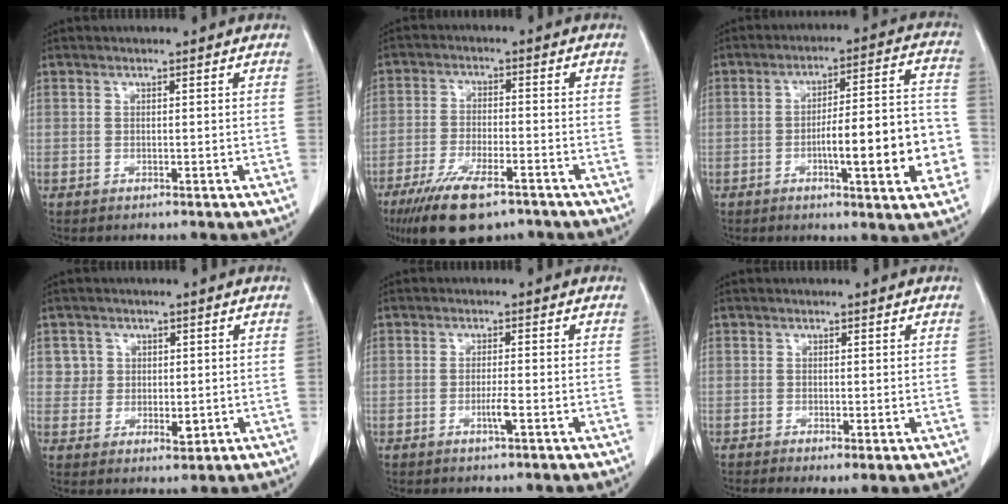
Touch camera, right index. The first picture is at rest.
{"total": 11.5, "force": [-7.8, 3.2, 7.7], "torque": [-0.138, -0.021, -0.129]}
{"total": 14.8, "force": [-3.8, 2.5, 14.0], "torque": [-0.193, 0.022, -0.052]}
{"total": 4.1, "force": [0.9, 3.9, 0.9], "torque": [-0.004, -0.002, 0.017]}
{"total": 2.3, "force": [-0.9, -0.1, 2.2], "torque": [-0.043, -0.003, -0.016]}
{"total": 2.2, "force": [-0.6, 0.6, 2.1], "torque": [-0.033, -0.009, -0.005]}